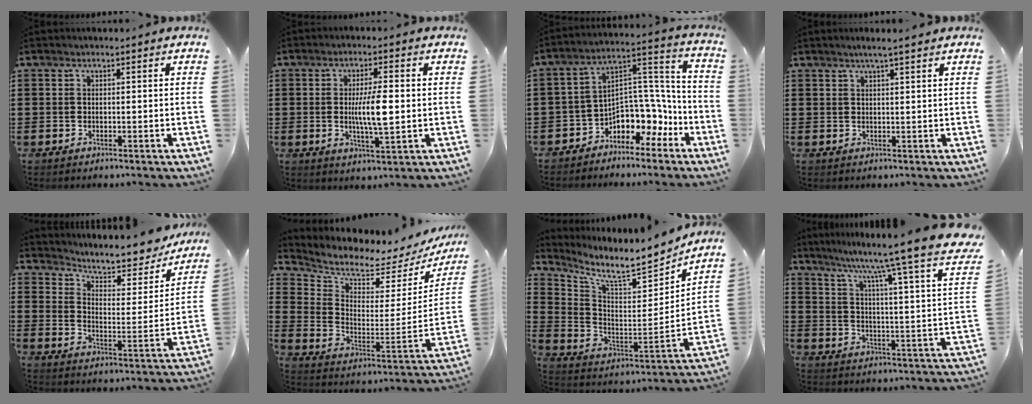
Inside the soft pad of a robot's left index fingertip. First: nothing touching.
{"total": 6.9, "force": [0.0, 1.6, 6.7], "torque": [-0.126, -0.007, -0.008]}
{"total": 6.2, "force": [-4.5, 4.0, 1.4], "torque": [-0.030, -0.009, -0.087]}
{"total": 2.2, "force": [1.7, -0.2, 1.4], "torque": [-0.030, 0.001, 0.030]}
{"total": 8.0, "force": [7.4, 0.9, 2.8], "torque": [-0.063, -0.056, 0.121]}
{"total": 4.2, "force": [4.1, 0.7, 0.9], "torque": [-0.048, -0.055, 0.065]}
{"total": 8.6, "force": [7.7, 0.8, 3.7], "torque": [-0.095, -0.071, 0.122]}
{"total": 9.5, "force": [7.8, -1.7, 5.2], "torque": [-0.112, -0.073, 0.112]}